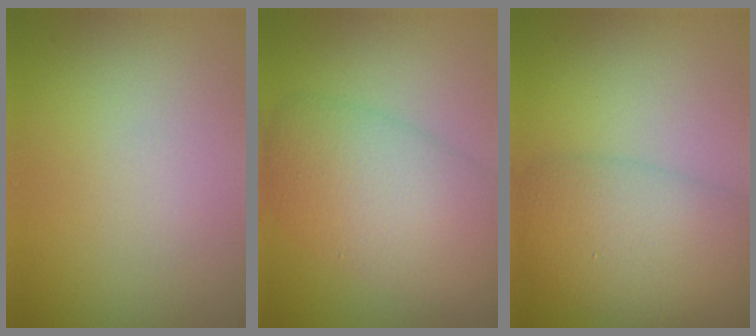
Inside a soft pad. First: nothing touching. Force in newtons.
{"total": 7.9, "press": 7.9, "slide": 0.6}
{"total": 7.3, "press": 7.3, "slide": 0.3}